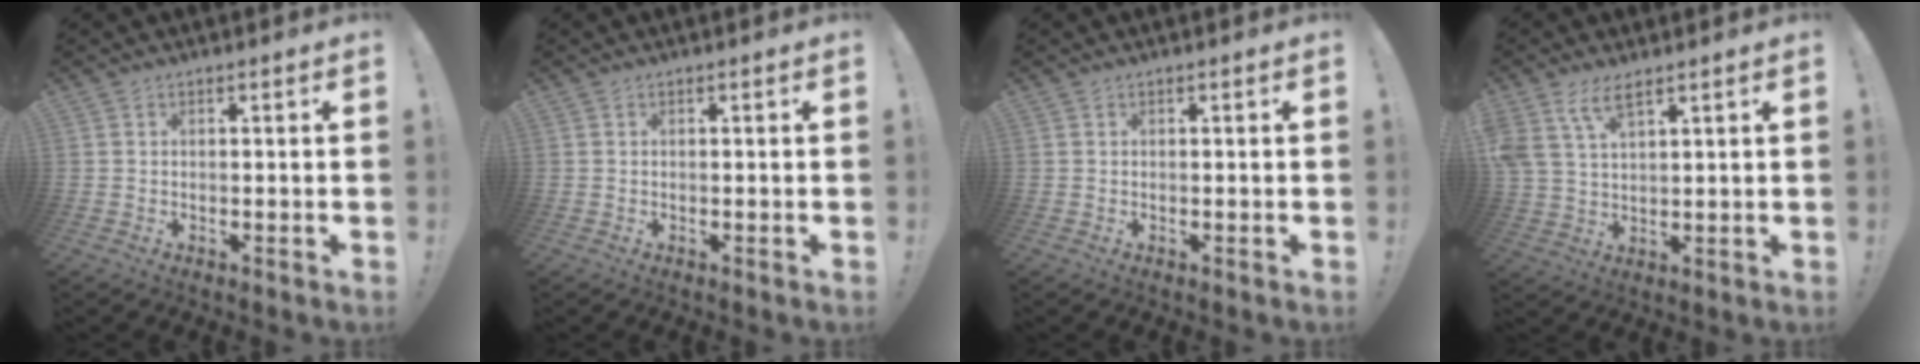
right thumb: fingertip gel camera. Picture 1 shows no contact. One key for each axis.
{"total": 0.0}
{"total": 0.0}
{"total": 7.2, "fx": 4.8, "fy": 2.9, "fz": 4.6, "tx": -0.098, "ty": -0.016, "tz": 0.091}